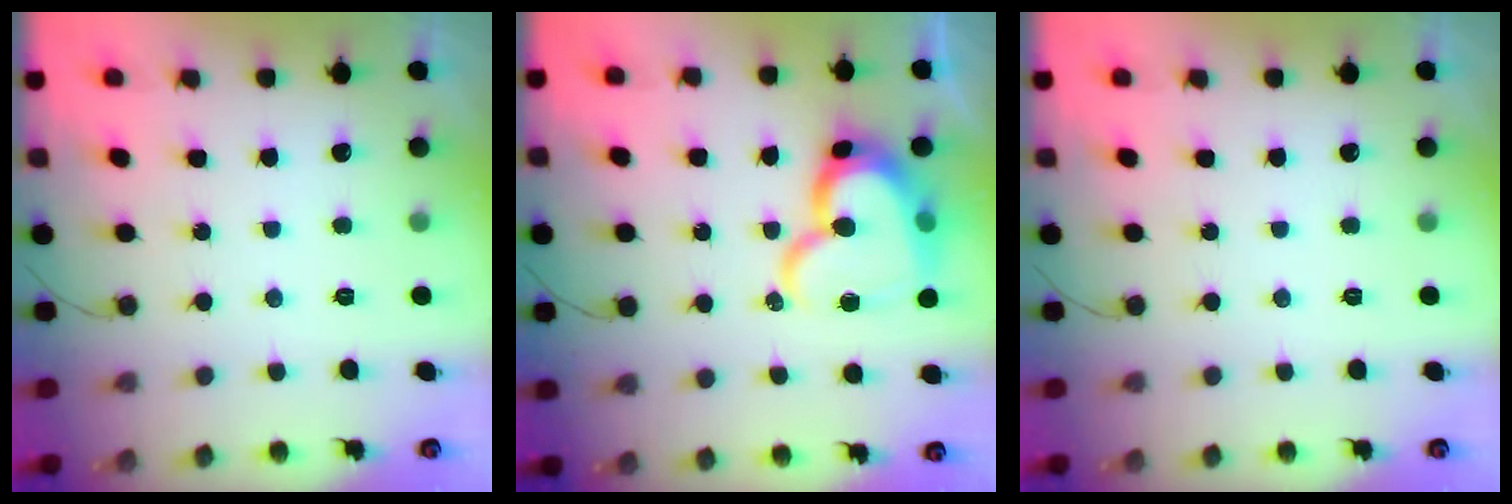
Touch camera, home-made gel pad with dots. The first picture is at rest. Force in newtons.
{"total": 17.9, "press": 17.8, "slide": 1.3}
{"total": 0.0}